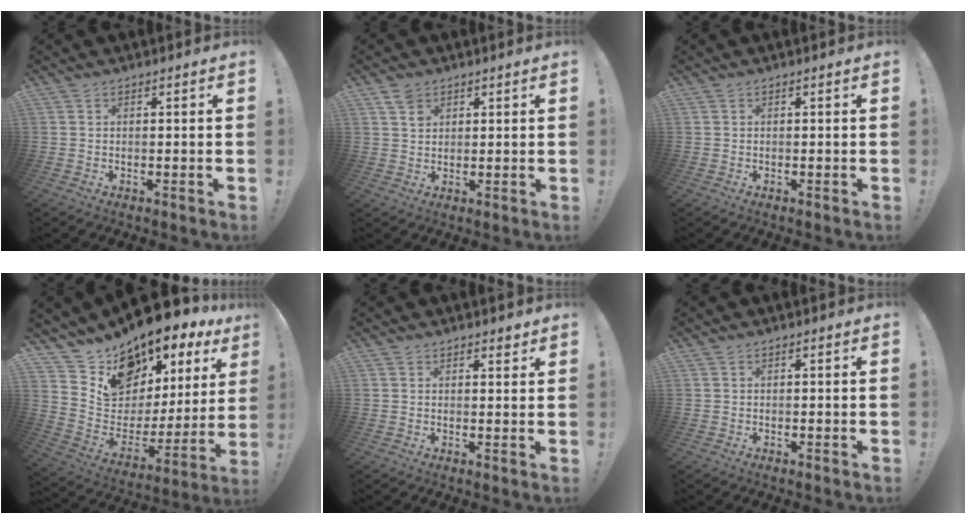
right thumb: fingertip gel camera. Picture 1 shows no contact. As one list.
[{"total": 3.7, "force": [2.3, 2.6, 1.4], "torque": [-0.016, -0.008, 0.042]}, {"total": 0.0}, {"total": 12.8, "force": [11.8, 4.4, 2.3], "torque": [-0.046, -0.123, 0.212]}, {"total": 1.6, "force": [1.4, 0.4, 0.5], "torque": [0.007, -0.012, 0.023]}, {"total": 0.0}]